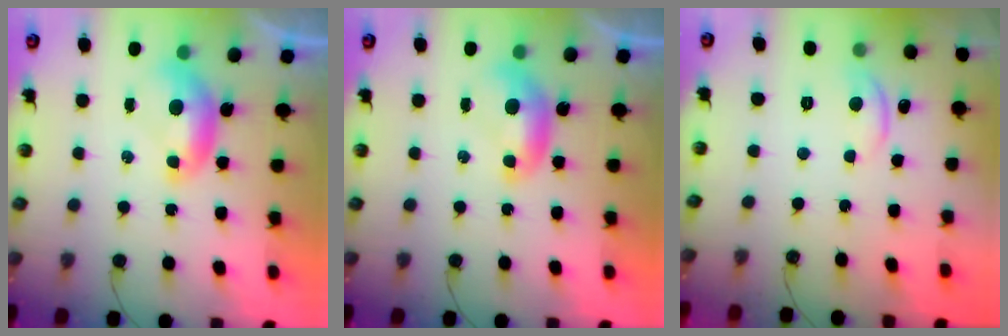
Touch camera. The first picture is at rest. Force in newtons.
{"total": 0.0}
{"total": 3.7, "press": 3.6, "slide": 0.5}